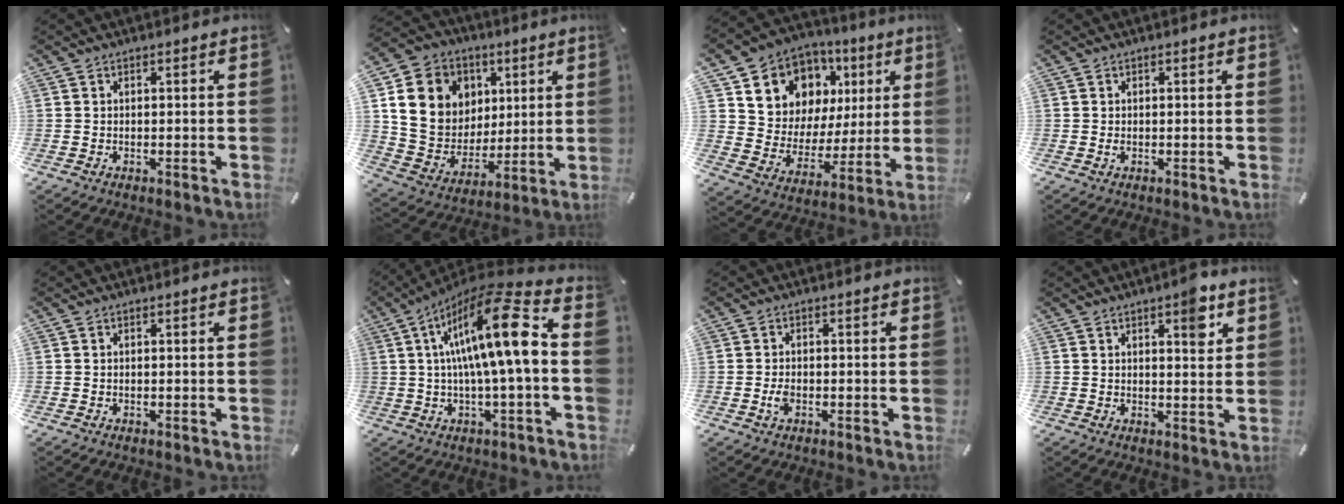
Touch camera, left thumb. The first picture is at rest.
{"total": 15.9, "force": [5.1, 14.1, 5.4], "torque": [-0.097, -0.017, 0.108]}
{"total": 10.9, "force": [5.7, 9.1, 1.3], "torque": [-0.034, -0.062, 0.114]}
{"total": 0.7, "force": [0.0, 0.3, 0.6], "torque": [-0.012, 0.001, -0.001]}
{"total": 0.0}
{"total": 19.4, "force": [3.3, 3.7, 18.8], "torque": [-0.330, -0.022, 0.035]}
{"total": 2.3, "force": [-0.7, 1.3, 1.7], "torque": [-0.044, -0.003, -0.017]}
{"total": 6.3, "force": [3.5, 2.2, 4.6], "torque": [-0.044, -0.024, 0.050]}